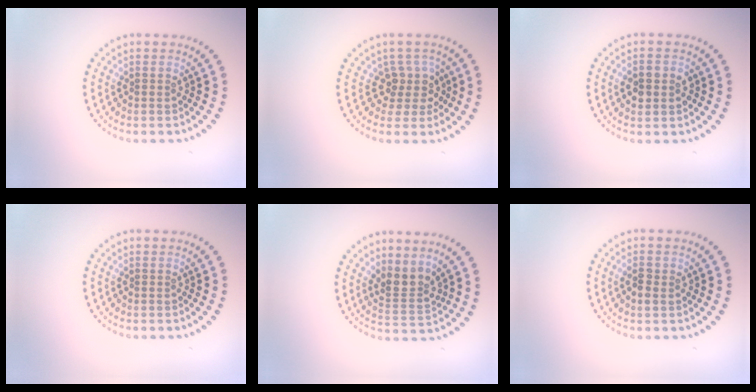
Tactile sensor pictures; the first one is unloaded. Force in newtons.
{"total": 2.4, "press": 1.8, "slide": 1.5}
{"total": 2.8, "press": 2.8, "slide": 0.1}
{"total": 0.0}
{"total": 2.7, "press": 1.9, "slide": 1.9}
{"total": 1.5, "press": 1.5, "slide": 0.1}